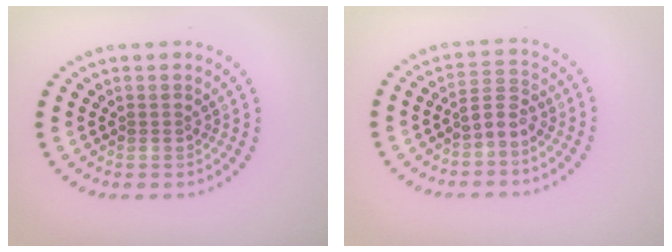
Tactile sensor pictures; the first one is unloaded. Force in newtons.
{"total": 2.0, "press": 1.4, "slide": 1.3}